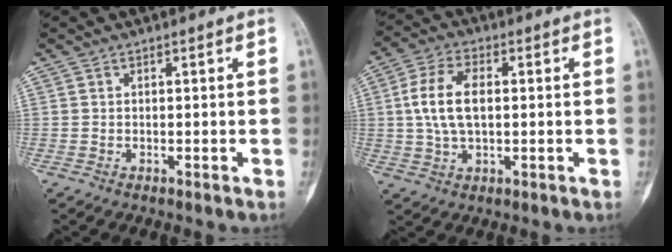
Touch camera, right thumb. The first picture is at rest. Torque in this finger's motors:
{"motor_torque": [1.19, 1.34, 1.03, -0.29, 0.31]}